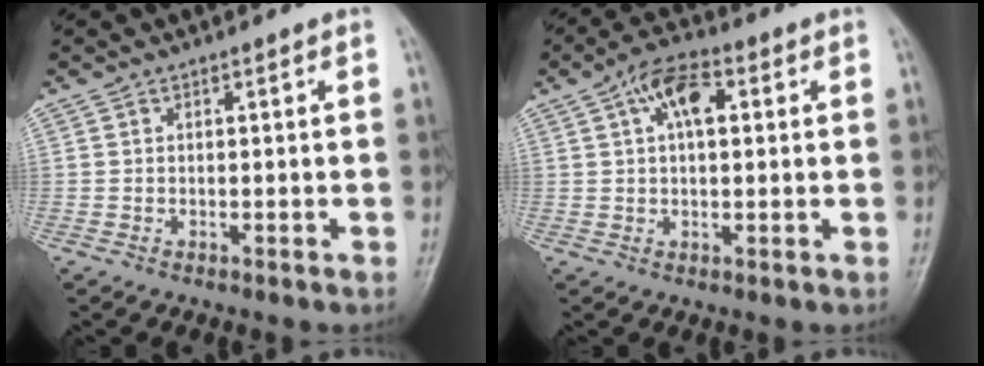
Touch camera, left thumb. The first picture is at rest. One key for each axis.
{"total": 7.9, "fx": 2.5, "fy": 4.0, "fz": 6.3, "tx": -0.106, "ty": 0.014, "tz": 0.034}